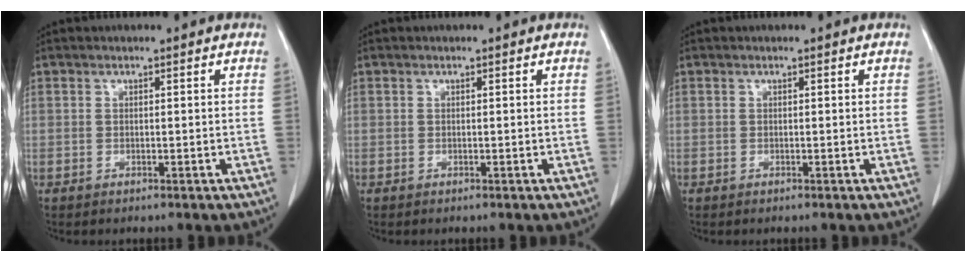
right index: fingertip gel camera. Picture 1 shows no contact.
{"total": 0.0}
{"total": 0.0}